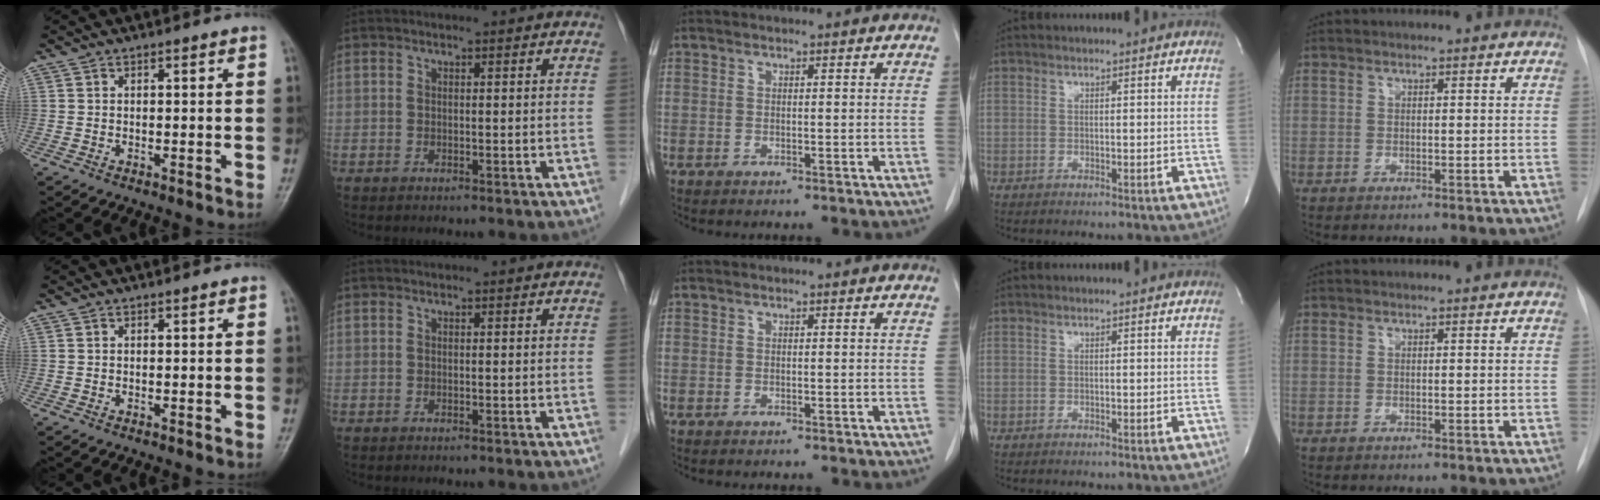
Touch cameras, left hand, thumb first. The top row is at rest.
{}